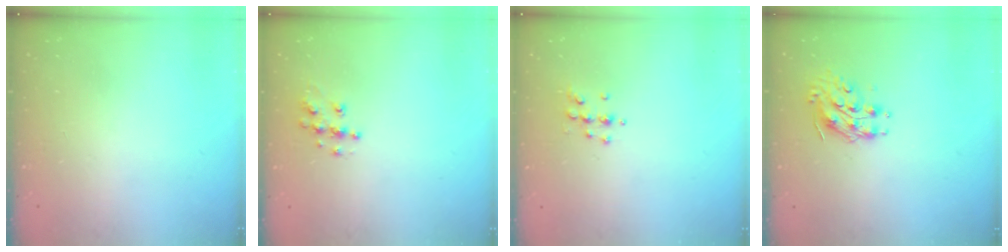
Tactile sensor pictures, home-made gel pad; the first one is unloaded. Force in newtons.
{"total": 7.8, "press": 7.8, "slide": 0.2}
{"total": 4.8, "press": 4.7, "slide": 0.5}
{"total": 9.0, "press": 9.0, "slide": 0.4}